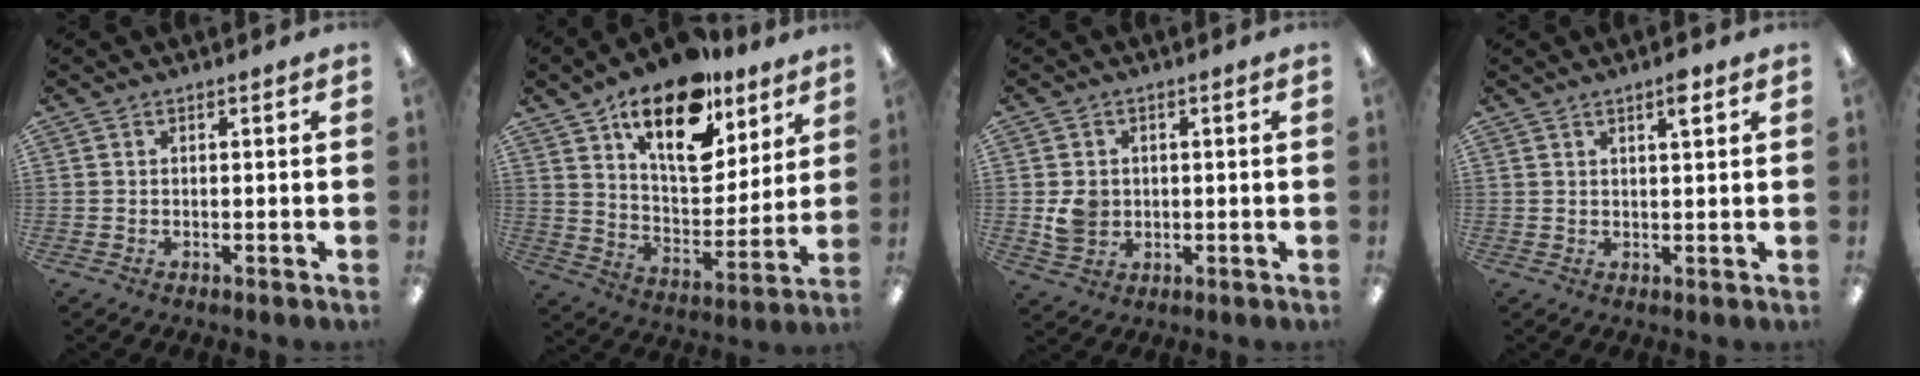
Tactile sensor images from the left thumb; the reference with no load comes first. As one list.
[{"total": 20.8, "force": [13.6, 10.0, 12.2], "torque": [-0.187, -0.076, 0.234]}, {"total": 4.7, "force": [0.2, 4.3, 2.1], "torque": [-0.025, 0.004, 0.004]}, {"total": 3.3, "force": [2.2, 0.6, 2.3], "torque": [-0.036, -0.004, 0.035]}]